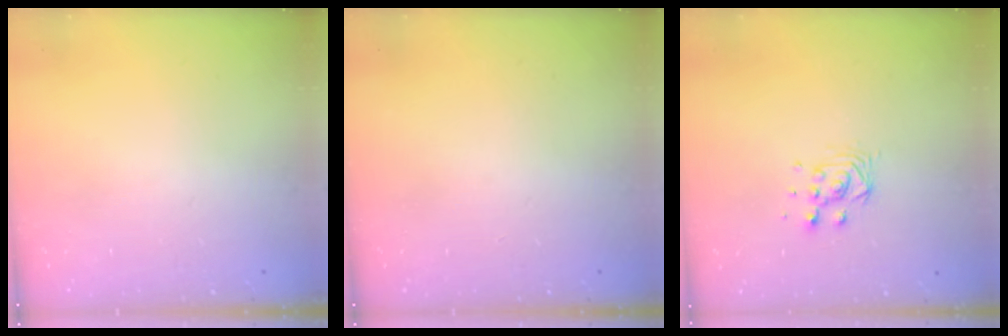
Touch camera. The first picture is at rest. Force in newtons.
{"total": 0.0}
{"total": 5.2, "press": 5.2, "slide": 0.3}